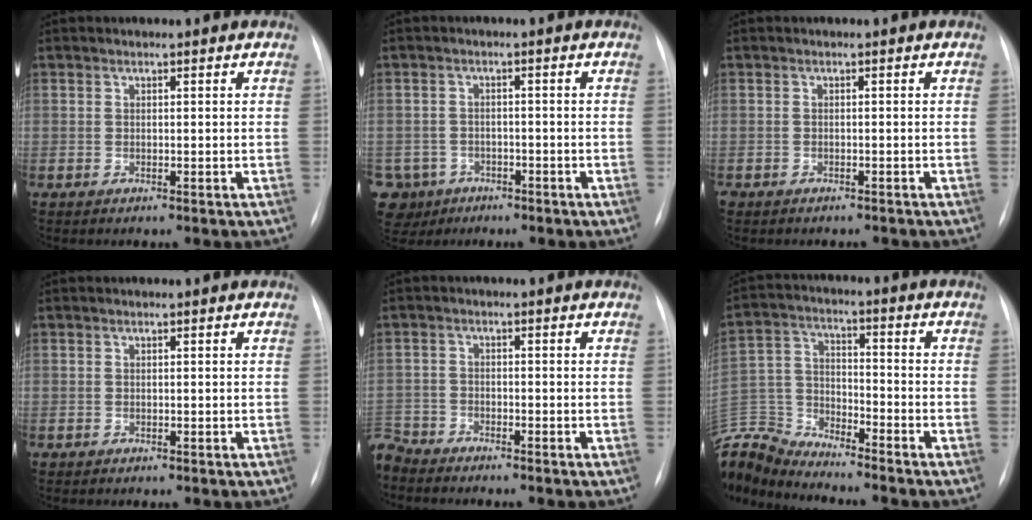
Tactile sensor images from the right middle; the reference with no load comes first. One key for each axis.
{"total": 8.7, "fx": -4.5, "fy": 7.3, "fz": 1.2, "tx": -0.047, "ty": 0.011, "tz": -0.067}
{"total": 3.6, "fx": -3.1, "fy": 1.6, "fz": 0.9, "tx": -0.009, "ty": -0.001, "tz": -0.040}
{"total": 0.0}
{"total": 5.5, "fx": -5.3, "fy": 1.4, "fz": 0.4, "tx": -0.004, "ty": -0.014, "tz": -0.105}
{"total": 13.7, "fx": -13.5, "fy": 1.2, "fz": 2.0, "tx": -0.050, "ty": 0.031, "tz": -0.260}